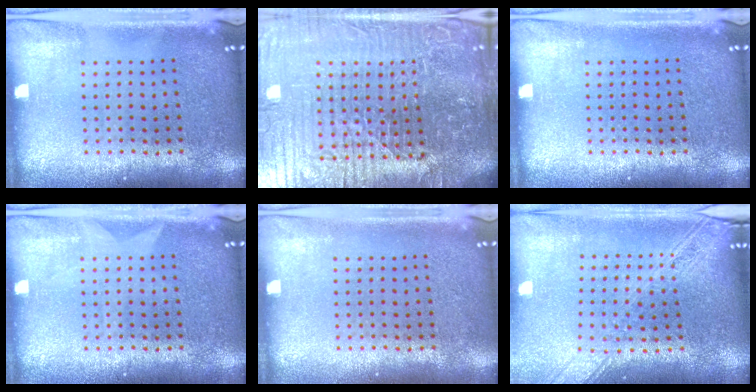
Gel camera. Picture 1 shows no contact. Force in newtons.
{"total": 7.9, "press": 7.0, "slide": 3.6}
{"total": 0.0}
{"total": 0.6, "press": 0.6, "slide": 0.1}
{"total": 0.0}
{"total": 2.1, "press": 1.8, "slide": 1.1}